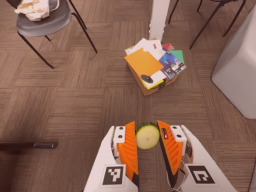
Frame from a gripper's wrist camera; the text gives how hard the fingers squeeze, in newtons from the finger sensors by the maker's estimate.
{"total": 10.7, "left": 11.6, "right": 9.8}